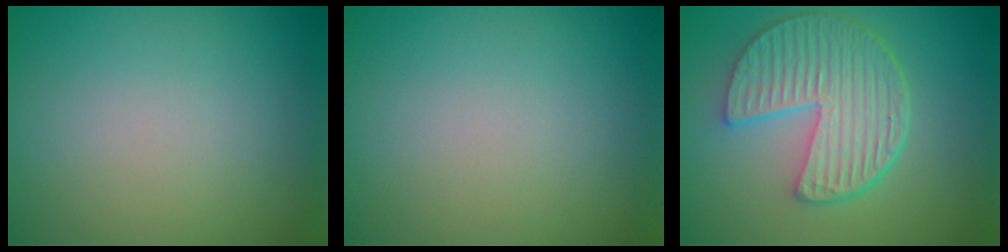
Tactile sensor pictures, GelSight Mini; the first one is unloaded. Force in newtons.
{"total": 0.0}
{"total": 6.3, "press": 4.7, "slide": 4.2}